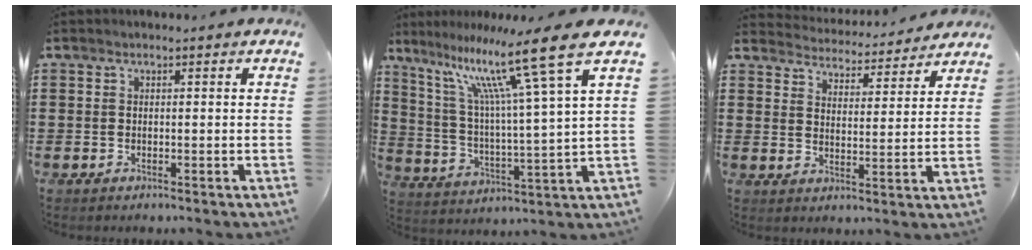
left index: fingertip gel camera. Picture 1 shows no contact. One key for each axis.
{"total": 14.7, "fx": 9.9, "fy": 0.4, "fz": 10.9, "tx": -0.217, "ty": -0.055, "tz": 0.150}
{"total": 4.3, "fx": 4.3, "fy": -0.1, "fz": -0.2, "tx": -0.020, "ty": -0.035, "tz": 0.071}